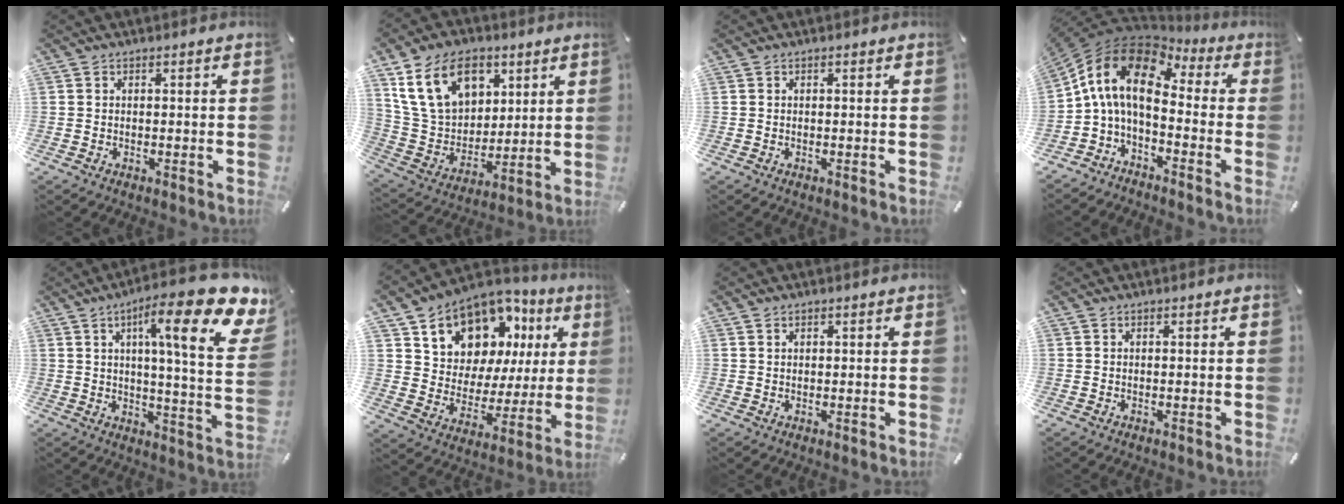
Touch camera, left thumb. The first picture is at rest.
{"total": 17.7, "force": [8.5, 12.5, 9.3], "torque": [-0.186, -0.023, 0.161]}
{"total": 0.0}
{"total": 12.2, "force": [0.5, 7.3, 9.8], "torque": [-0.213, 0.007, 0.000]}
{"total": 21.9, "force": [10.5, 4.7, 18.6], "torque": [-0.276, -0.058, 0.147]}
{"total": 12.9, "force": [8.9, 8.7, 3.4], "torque": [-0.073, -0.074, 0.164]}
{"total": 0.7, "force": [0.4, 0.5, 0.3], "torque": [-0.006, 0.001, 0.008]}
{"total": 0.0}